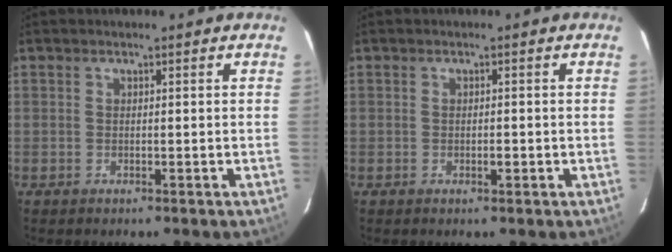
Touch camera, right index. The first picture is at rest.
{"total": 1.2, "force": [-0.3, 0.4, 1.1], "torque": [-0.020, 0.001, -0.004]}